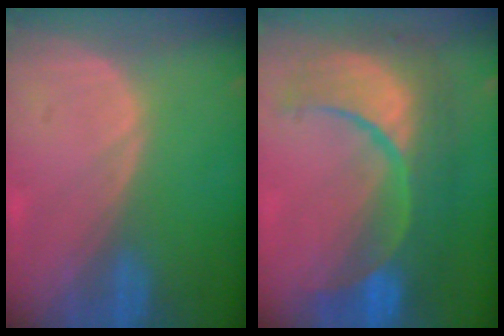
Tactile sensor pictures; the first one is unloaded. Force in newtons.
{"total": 12.4, "press": 12.3, "slide": 1.5}